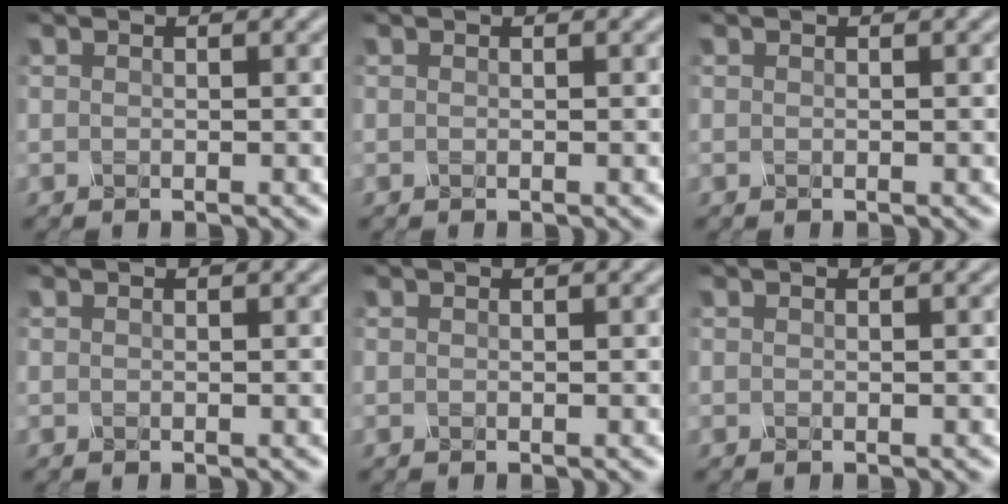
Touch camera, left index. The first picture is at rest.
{"total": 0.0}
{"total": 0.0}
{"total": 0.0}
{"total": 0.0}
{"total": 0.0}